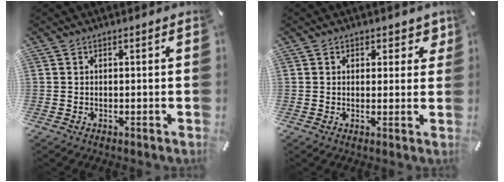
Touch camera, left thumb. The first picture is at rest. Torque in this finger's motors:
{"motor_torque": [0.15, -0.28, -0.05, 0.20, -0.15]}